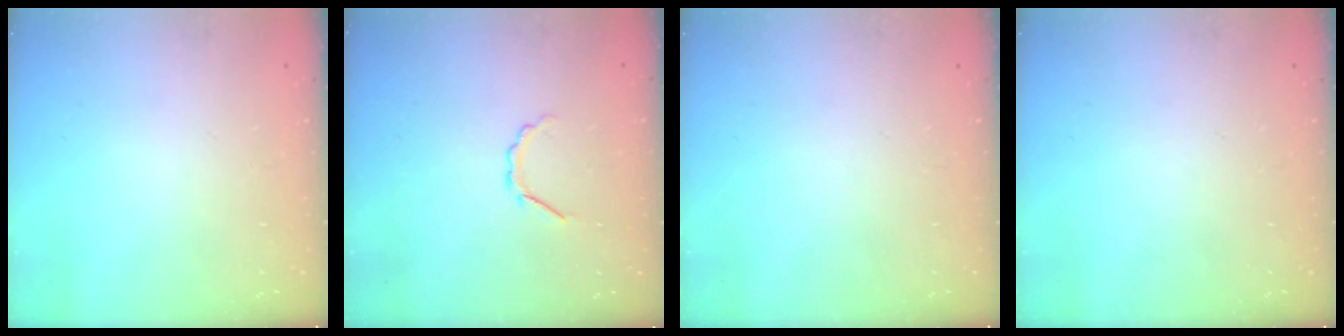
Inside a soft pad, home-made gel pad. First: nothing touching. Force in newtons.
{"total": 2.9, "press": 2.7, "slide": 0.8}
{"total": 0.0}
{"total": 0.0}